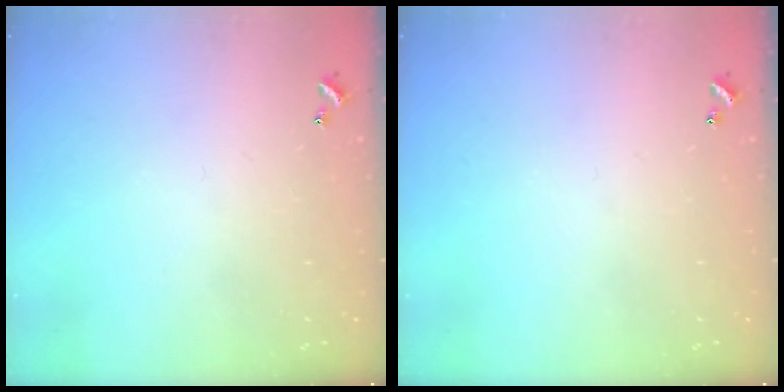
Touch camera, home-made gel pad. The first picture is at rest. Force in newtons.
{"total": 0.0}